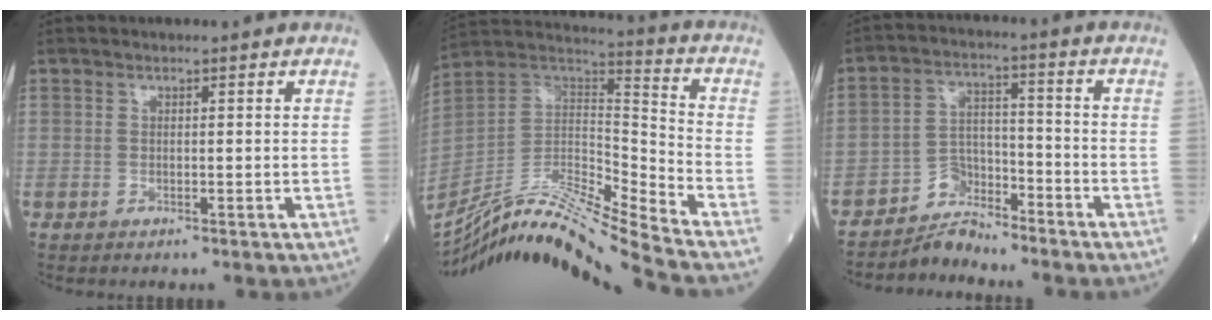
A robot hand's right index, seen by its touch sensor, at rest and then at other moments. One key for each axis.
{"total": 23.4, "fx": -20.9, "fy": -2.3, "fz": 10.2, "tx": -0.212, "ty": -0.012, "tz": -0.371}
{"total": 5.2, "fx": -5.0, "fy": 1.5, "fz": -0.1, "tx": 0.006, "ty": 0.013, "tz": -0.091}